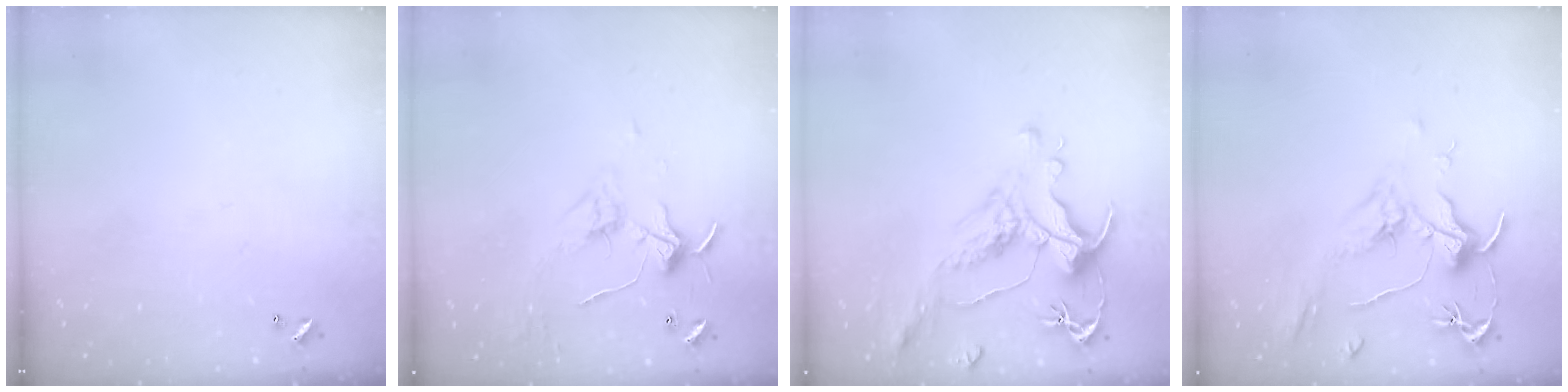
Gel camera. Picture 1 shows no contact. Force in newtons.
{"total": 4.2, "press": 4.2, "slide": 0.4}
{"total": 1.4, "press": 0.2, "slide": 1.4}
{"total": 2.1, "press": 2.0, "slide": 0.8}